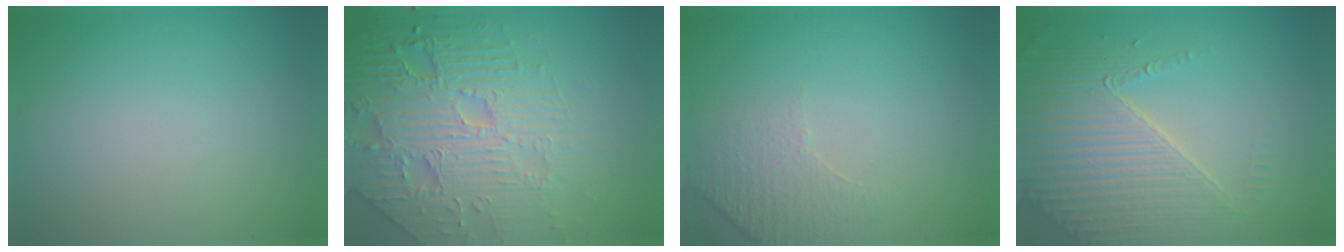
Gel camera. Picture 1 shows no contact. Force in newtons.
{"total": 7.6, "press": 6.1, "slide": 4.7}
{"total": 2.3, "press": 2.3, "slide": 0.6}
{"total": 4.8, "press": 4.3, "slide": 2.2}